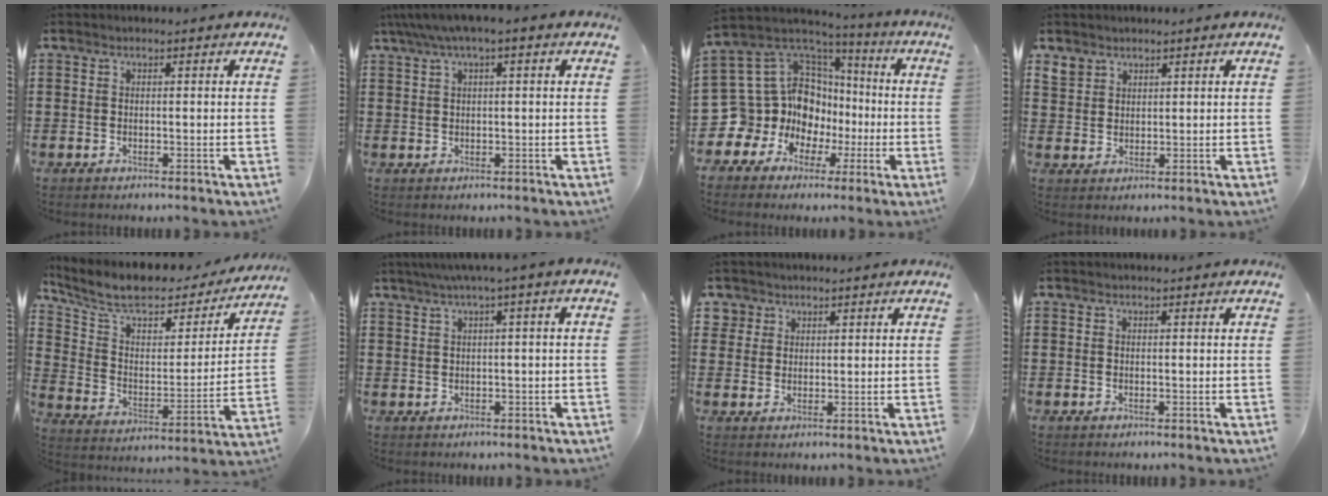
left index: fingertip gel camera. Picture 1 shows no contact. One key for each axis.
{"total": 2.5, "fx": 0.7, "fy": 0.2, "fz": 2.4, "tx": -0.045, "ty": 0.000, "tz": 0.011}
{"total": 14.4, "fx": -1.2, "fy": 13.6, "fz": 4.8, "tx": -0.155, "ty": -0.033, "tz": 0.007}
{"total": 2.6, "fx": 2.0, "fy": 1.7, "fz": 0.3, "tx": -0.015, "ty": 0.005, "tz": 0.039}
{"total": 8.7, "fx": 7.2, "fy": 2.7, "fz": 4.1, "tx": -0.113, "ty": -0.045, "tz": 0.122}
{"total": 2.2, "fx": 0.0, "fy": -0.2, "fz": 2.2, "tx": -0.038, "ty": -0.003, "tz": -0.002}
{"total": 2.8, "fx": 1.6, "fy": 2.3, "fz": 0.1, "tx": -0.006, "ty": 0.005, "tz": 0.029}
{"total": 0.0}